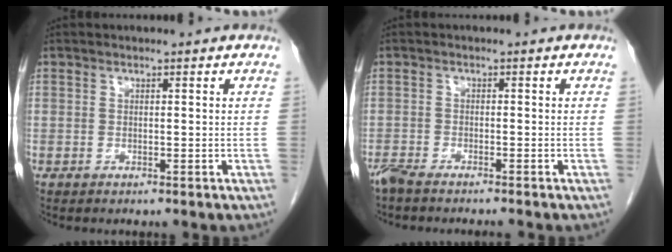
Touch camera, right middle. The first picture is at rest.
{"total": 4.5, "force": [-4.0, 0.1, 2.1], "torque": [-0.029, -0.008, -0.065]}